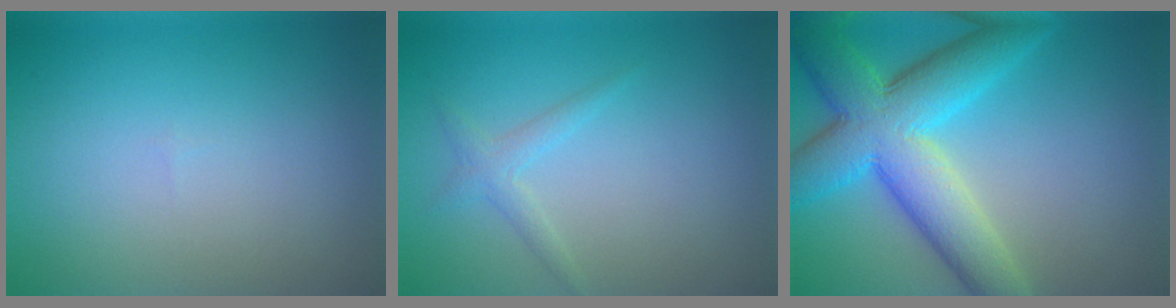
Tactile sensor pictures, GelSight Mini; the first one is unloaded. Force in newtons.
{"total": 1.5, "press": 1.5, "slide": 0.0}
{"total": 10.2, "press": 10.2, "slide": 0.5}